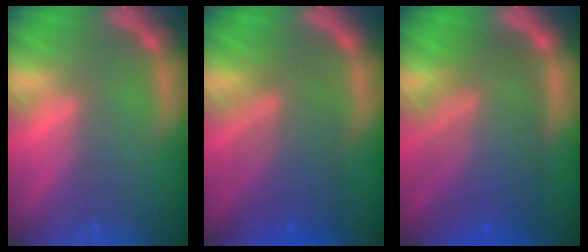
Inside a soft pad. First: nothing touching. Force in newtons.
{"total": 7.1}
{"total": 10.0}